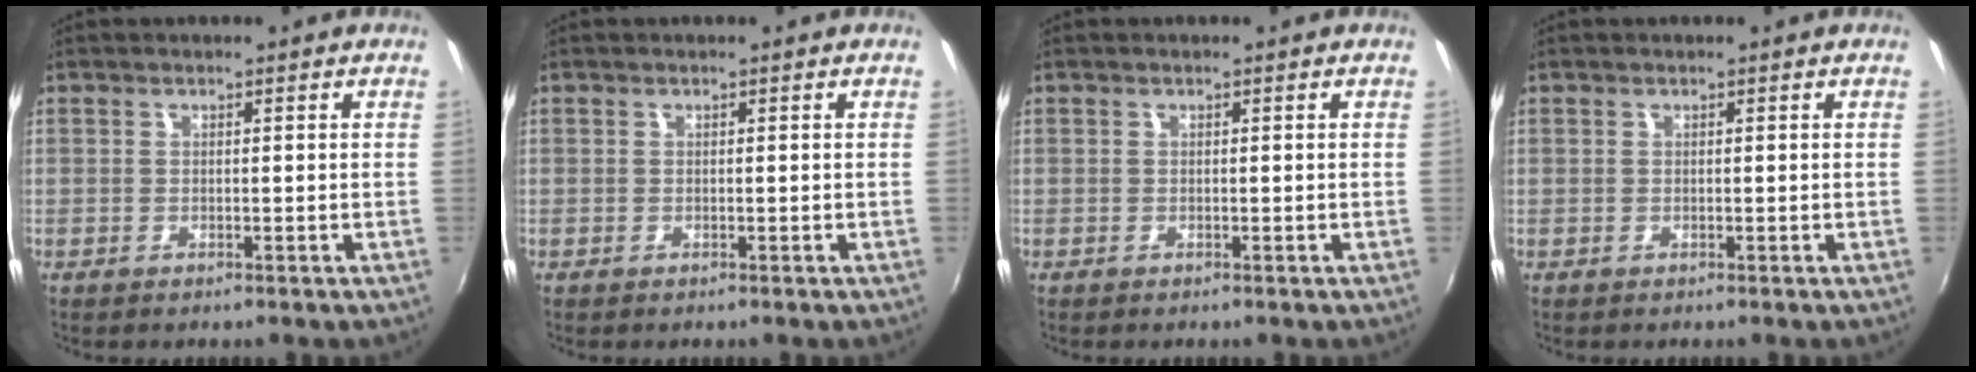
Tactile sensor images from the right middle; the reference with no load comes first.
{"total": 0.0}
{"total": 0.0}
{"total": 0.0}